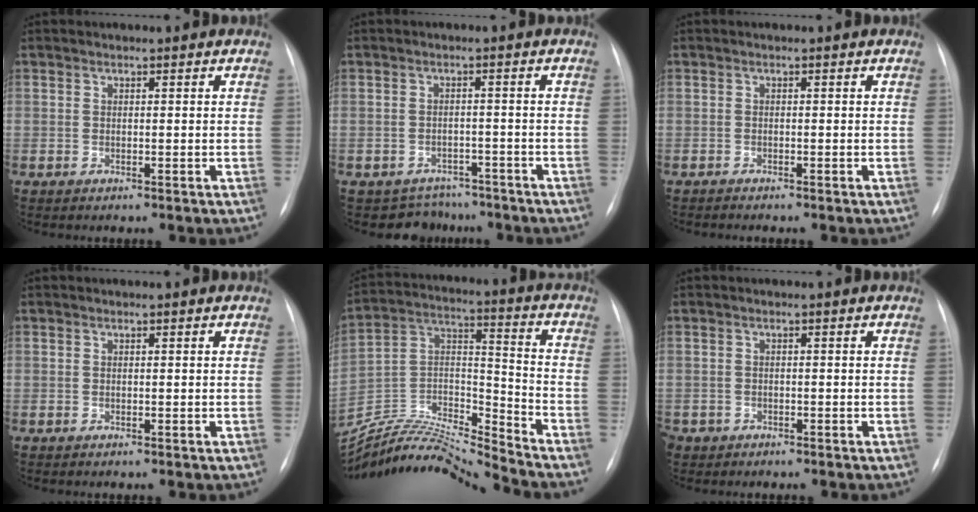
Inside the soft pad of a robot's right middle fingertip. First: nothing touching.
{"total": 5.3, "force": [-4.5, 2.7, -0.9], "torque": [0.020, 0.024, -0.061]}
{"total": 0.6, "force": [-0.6, 0.0, 0.1], "torque": [-0.003, -0.002, -0.010]}
{"total": 0.0}
{"total": 17.6, "force": [-17.1, -0.8, 4.0], "torque": [-0.068, 0.034, -0.306]}
{"total": 2.7, "force": [-1.9, 2.0, 0.2], "torque": [-0.005, 0.003, -0.032]}